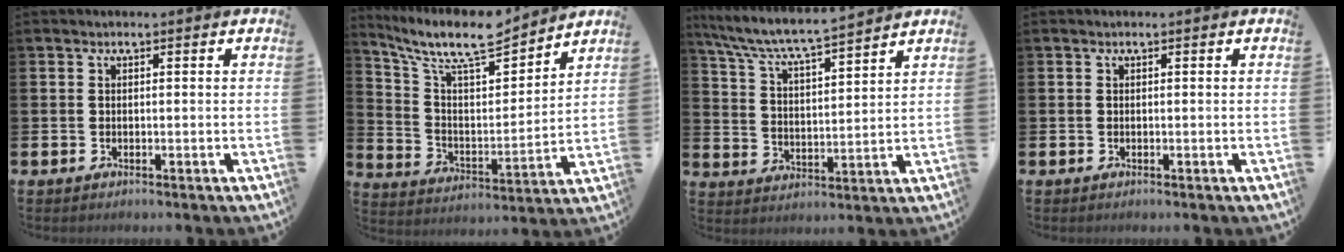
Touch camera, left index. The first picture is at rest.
{"total": 10.5, "force": [9.1, 2.4, 4.7], "torque": [-0.115, -0.059, 0.155]}
{"total": 7.1, "force": [6.7, 0.4, 2.3], "torque": [-0.075, -0.048, 0.114]}
{"total": 0.0}